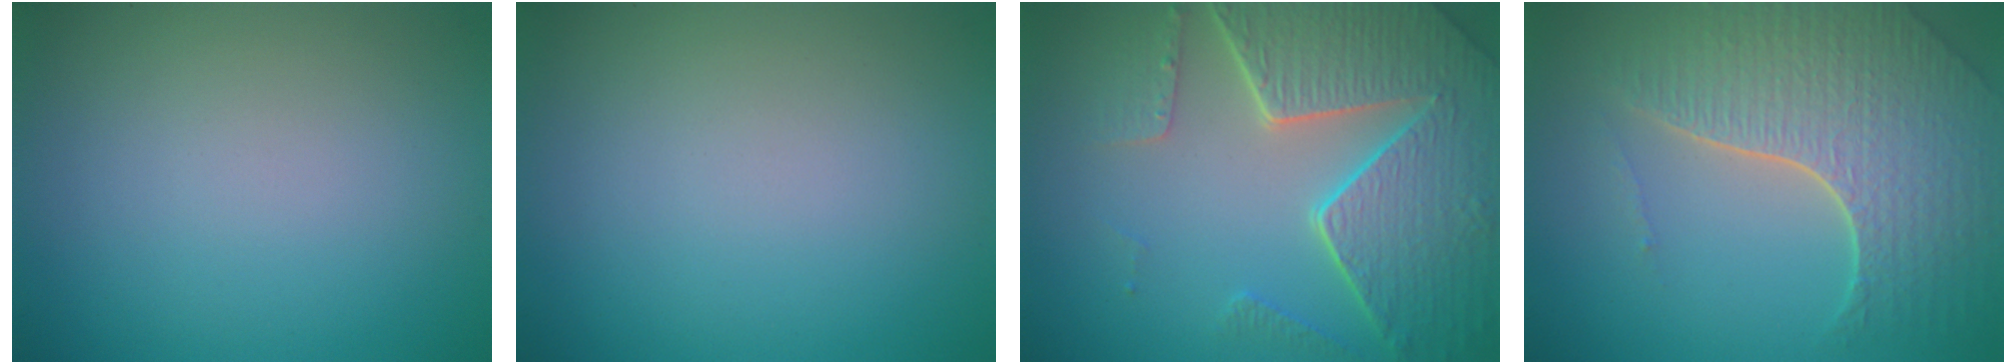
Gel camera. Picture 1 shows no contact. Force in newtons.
{"total": 0.0}
{"total": 8.4, "press": 6.2, "slide": 5.8}
{"total": 7.4, "press": 5.3, "slide": 5.2}